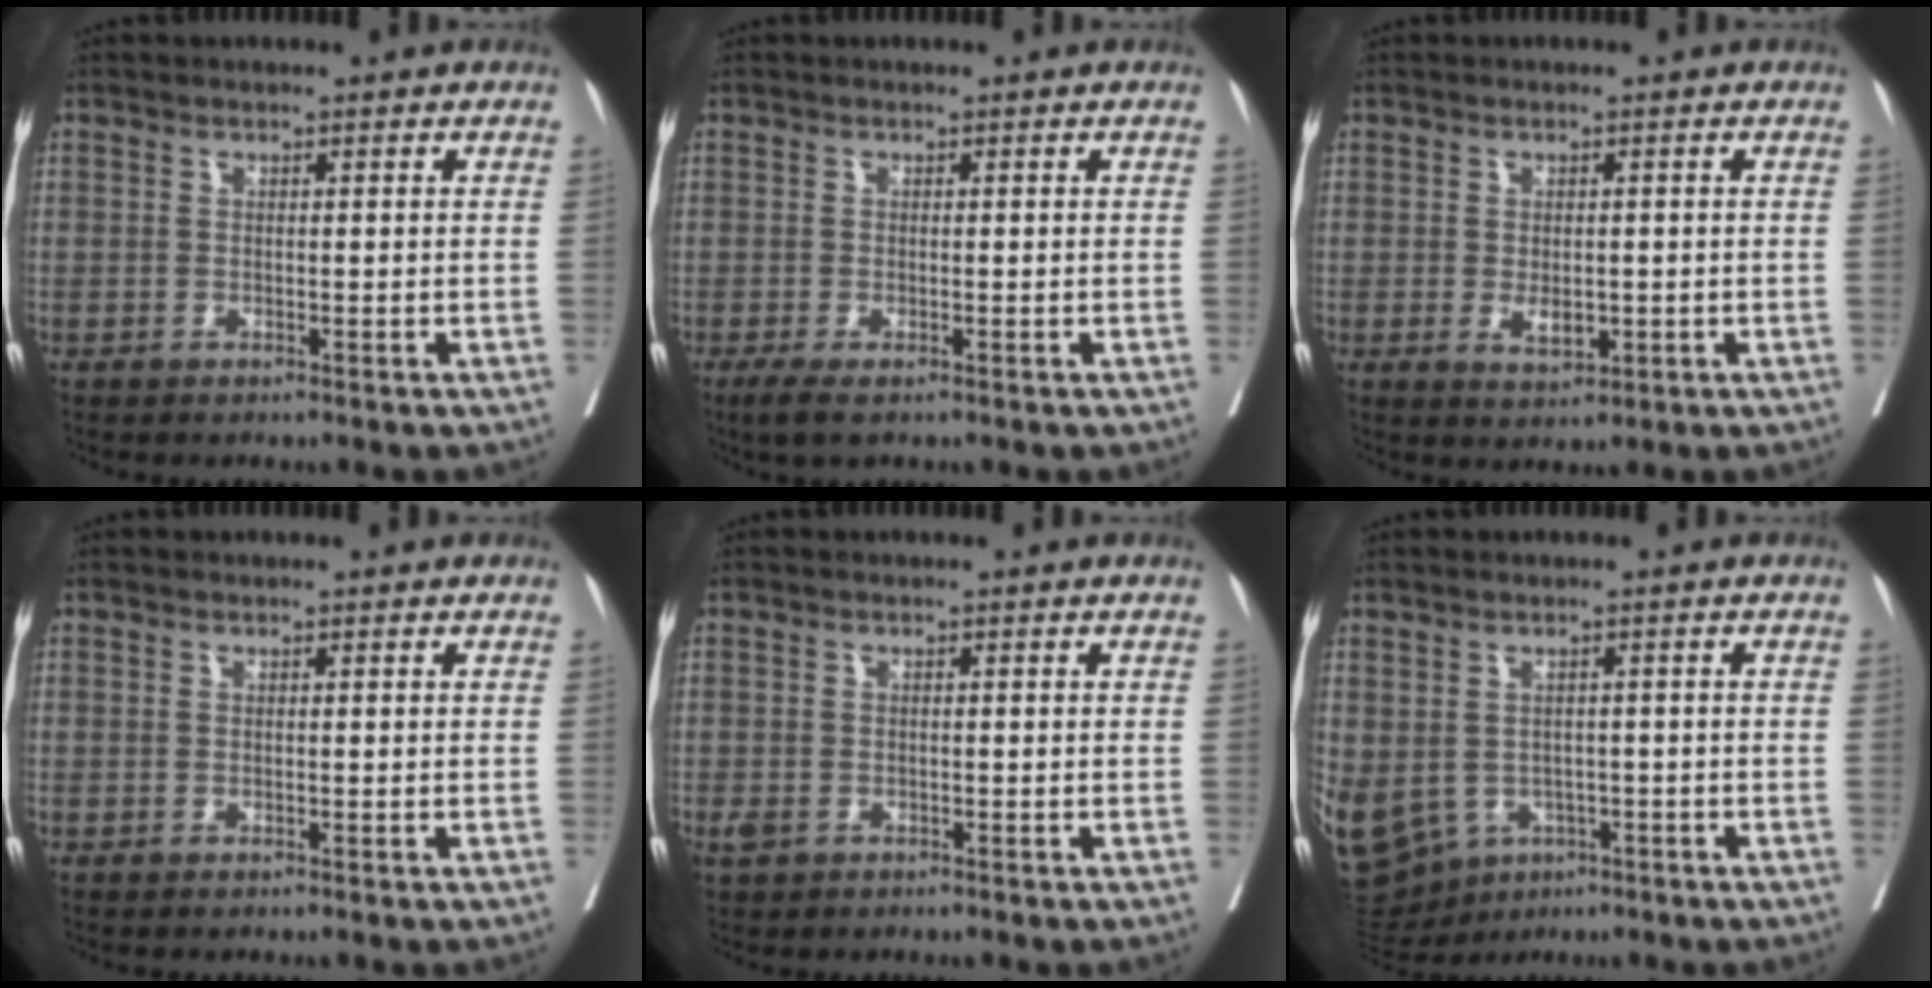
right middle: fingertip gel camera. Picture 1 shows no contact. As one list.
[{"total": 2.9, "force": [-1.9, 0.6, 2.2], "torque": [-0.040, -0.010, -0.032]}, {"total": 3.2, "force": [-0.6, 1.7, 2.6], "torque": [-0.042, -0.004, -0.001]}, {"total": 0.0}, {"total": 1.5, "force": [-0.7, 1.1, 0.7], "torque": [-0.016, 0.002, -0.008]}, {"total": 24.8, "force": [-9.6, 19.8, 11.3], "torque": [-0.379, -0.022, -0.131]}]